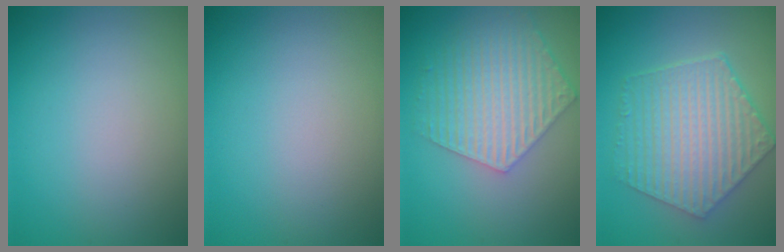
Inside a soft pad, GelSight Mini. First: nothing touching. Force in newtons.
{"total": 0.0}
{"total": 5.9, "press": 4.4, "slide": 4.0}
{"total": 6.5, "press": 5.0, "slide": 4.1}